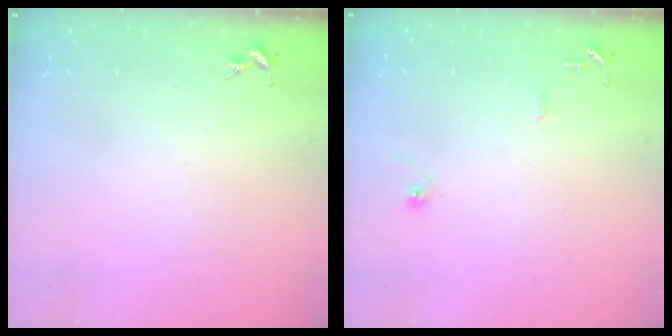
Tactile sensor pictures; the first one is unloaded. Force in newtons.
{"total": 9.1, "press": 9.1, "slide": 0.8}